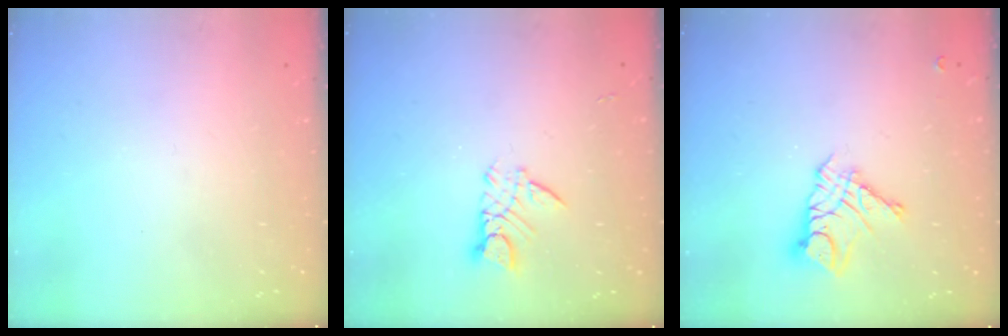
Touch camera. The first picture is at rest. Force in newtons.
{"total": 6.4, "press": 6.4, "slide": 0.5}
{"total": 10.0, "press": 10.0, "slide": 1.0}